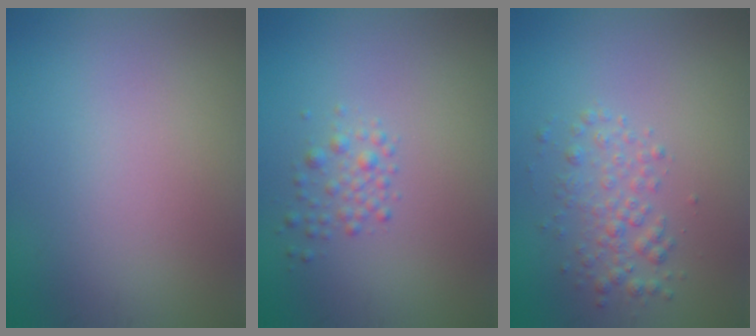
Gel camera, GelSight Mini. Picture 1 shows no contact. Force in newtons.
{"total": 1.6, "press": 1.6, "slide": 0.0}
{"total": 2.3, "press": 2.3, "slide": 0.1}